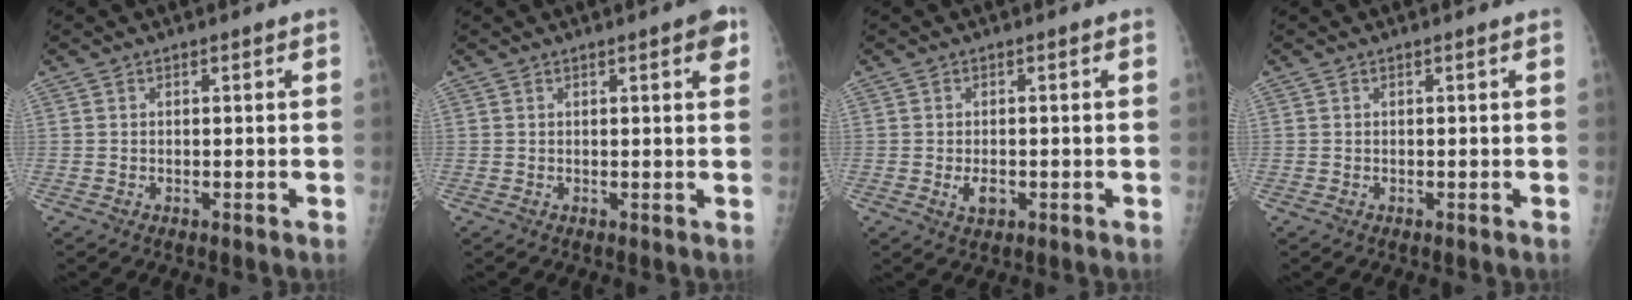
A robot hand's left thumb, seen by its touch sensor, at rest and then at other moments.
{"total": 3.2, "force": [1.6, 0.7, 2.7], "torque": [-0.025, -0.002, 0.017]}
{"total": 2.7, "force": [-0.7, 1.8, 2.0], "torque": [-0.028, 0.000, -0.008]}
{"total": 0.0}